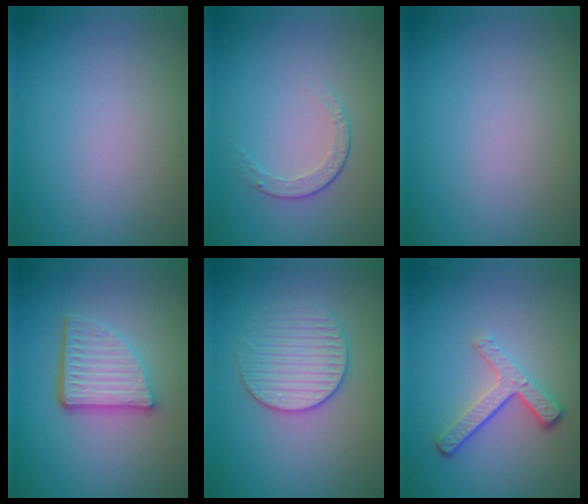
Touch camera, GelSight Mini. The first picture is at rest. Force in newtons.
{"total": 1.6, "press": 1.2, "slide": 1.1}
{"total": 0.0}
{"total": 5.1, "press": 3.6, "slide": 3.6}
{"total": 3.1, "press": 3.1, "slide": 0.5}
{"total": 3.4, "press": 2.6, "slide": 2.3}